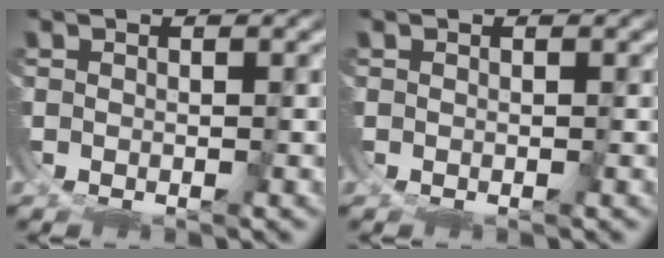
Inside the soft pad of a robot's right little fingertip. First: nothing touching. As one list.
[{"total": 0.0}]